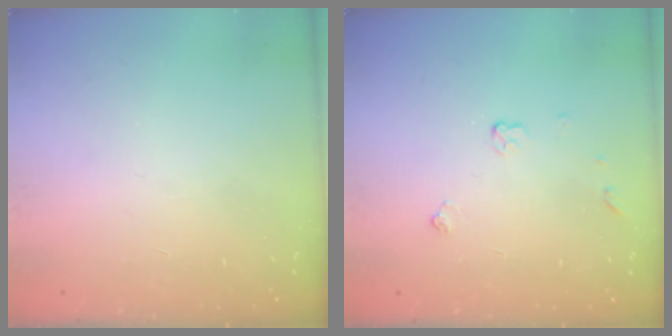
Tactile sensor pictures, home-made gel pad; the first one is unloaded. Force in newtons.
{"total": 3.8, "press": 3.8, "slide": 0.6}